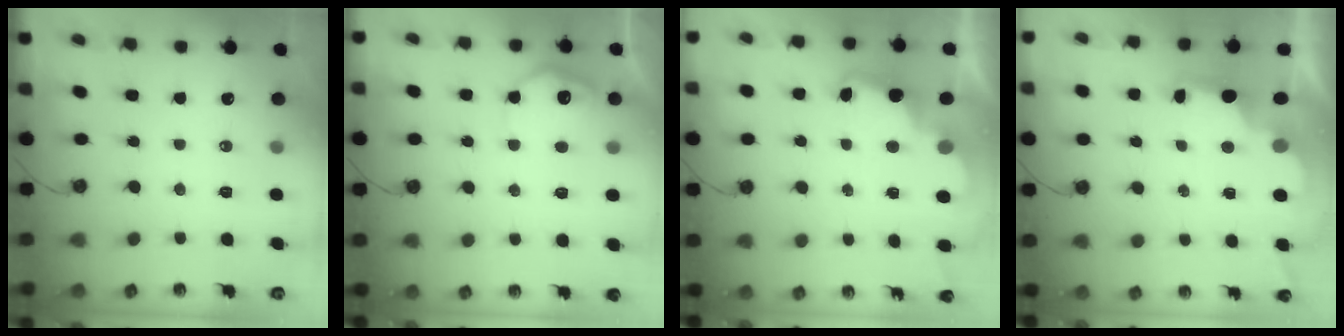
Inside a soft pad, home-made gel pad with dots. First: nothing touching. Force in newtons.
{"total": 10.7, "press": 10.7, "slide": 0.5}
{"total": 3.7, "press": 3.7, "slide": 0.7}
{"total": 2.9, "press": 2.8, "slide": 0.9}